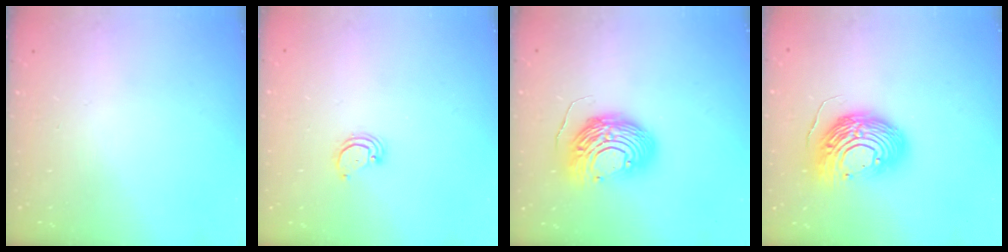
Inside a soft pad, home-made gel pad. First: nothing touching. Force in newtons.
{"total": 2.6, "press": 2.6, "slide": 0.1}
{"total": 13.1, "press": 13.1, "slide": 1.3}
{"total": 16.0, "press": 15.8, "slide": 2.4}